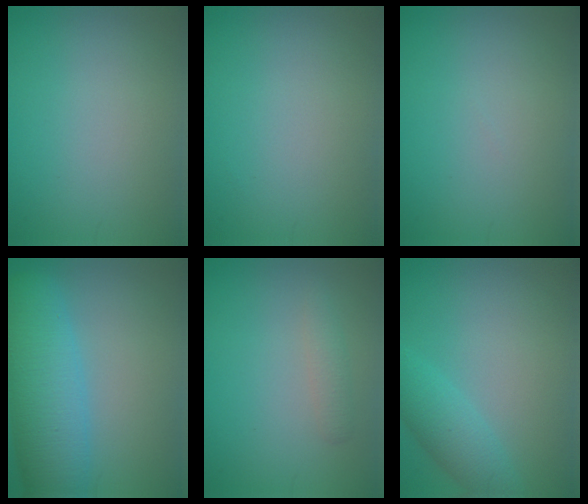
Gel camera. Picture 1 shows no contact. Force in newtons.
{"total": 0.0}
{"total": 0.0}
{"total": 7.8, "press": 7.8, "slide": 0.5}
{"total": 1.3, "press": 1.3, "slide": 0.0}
{"total": 3.3, "press": 3.3, "slide": 0.1}